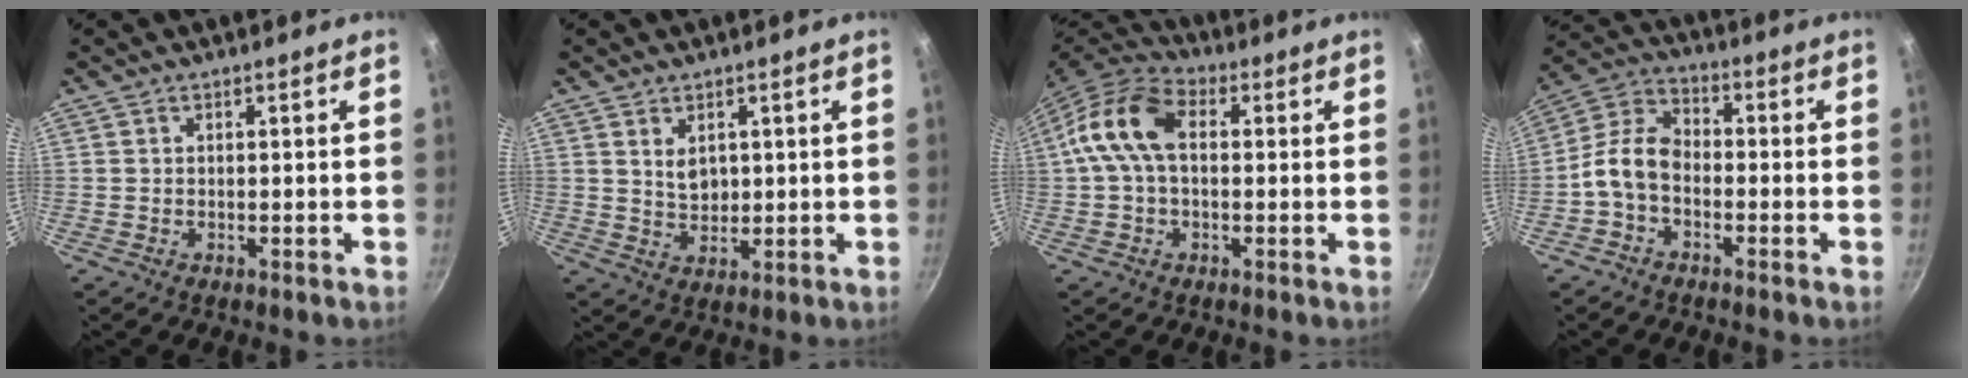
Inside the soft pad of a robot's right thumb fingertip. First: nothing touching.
{"total": 4.1, "force": [1.5, 2.7, 2.7], "torque": [-0.036, -0.013, 0.031]}
{"total": 11.8, "force": [1.2, 7.5, 9.0], "torque": [-0.161, 0.031, 0.003]}
{"total": 8.5, "force": [-2.5, 5.6, 5.9], "torque": [-0.109, 0.042, -0.068]}